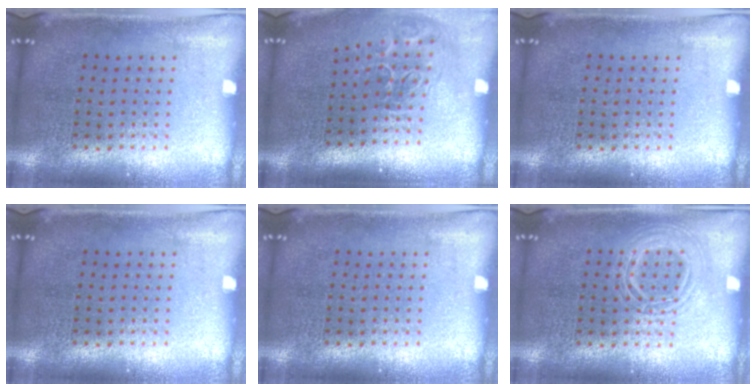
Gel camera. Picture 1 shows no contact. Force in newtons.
{"total": 2.0, "press": 1.3, "slide": 1.5}
{"total": 0.0}
{"total": 0.0}
{"total": 0.0}
{"total": 2.2, "press": 2.2, "slide": 0.3}